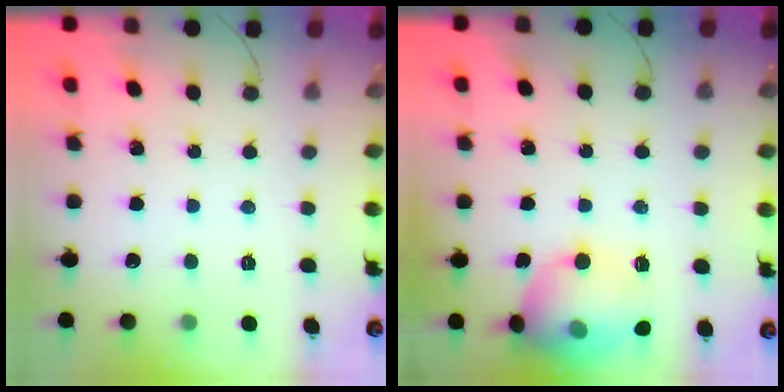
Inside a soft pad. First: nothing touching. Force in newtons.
{"total": 15.2, "press": 14.6, "slide": 4.1}